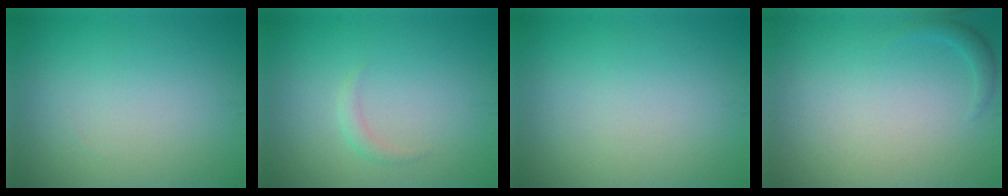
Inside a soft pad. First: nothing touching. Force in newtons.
{"total": 1.0, "press": 1.0, "slide": 0.0}
{"total": 0.0}
{"total": 1.0, "press": 1.0, "slide": 0.1}